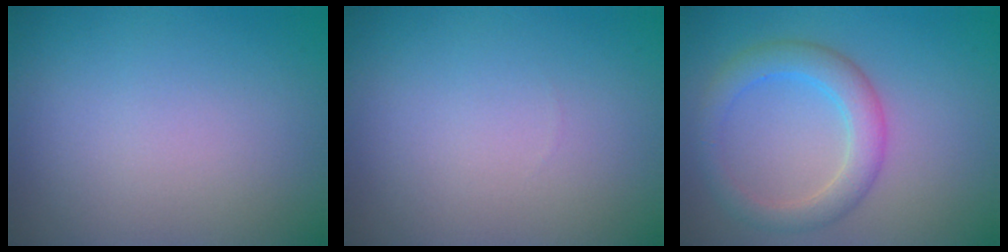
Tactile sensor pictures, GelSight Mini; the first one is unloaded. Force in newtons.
{"total": 0.0}
{"total": 3.6, "press": 3.6, "slide": 0.2}